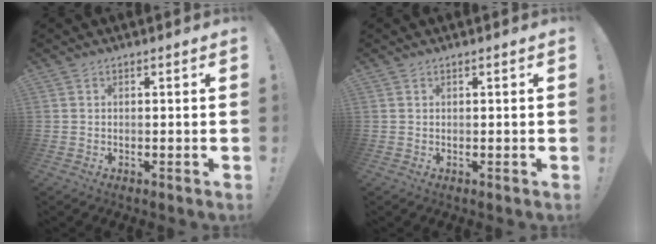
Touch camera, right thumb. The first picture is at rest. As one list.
[{"total": 0.0}]